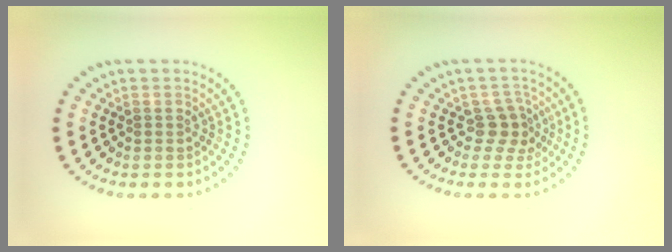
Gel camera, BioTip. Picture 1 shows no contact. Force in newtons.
{"total": 2.3, "press": 1.9, "slide": 1.3}